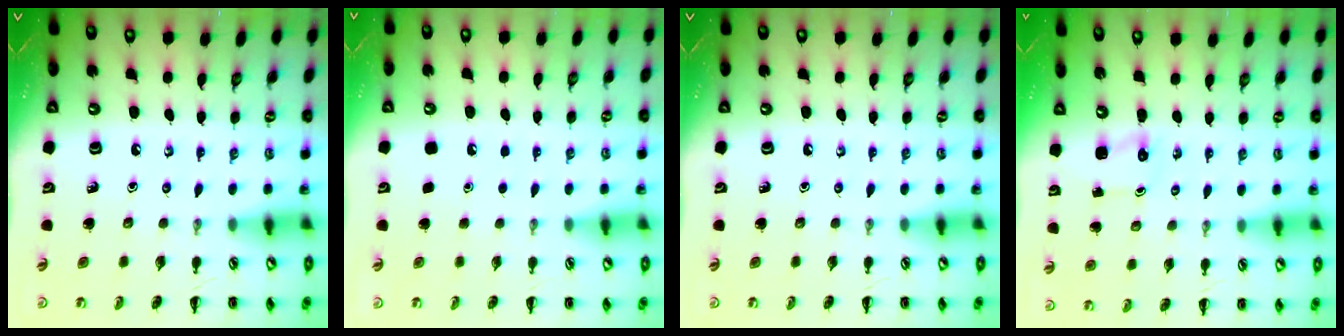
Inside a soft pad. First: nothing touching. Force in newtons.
{"total": 1.8, "press": 1.8, "slide": 0.1}
{"total": 0.0}
{"total": 0.9, "press": 0.8, "slide": 0.2}